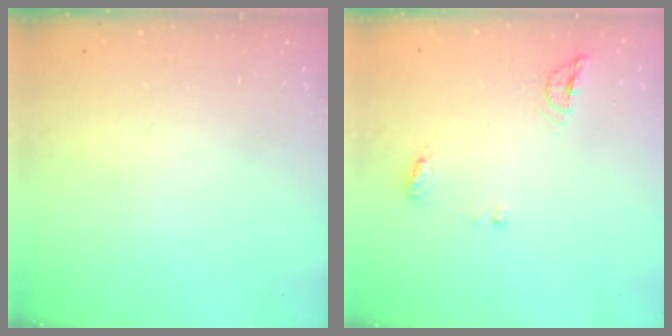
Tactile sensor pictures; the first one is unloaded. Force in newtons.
{"total": 7.4, "press": 7.4, "slide": 0.5}